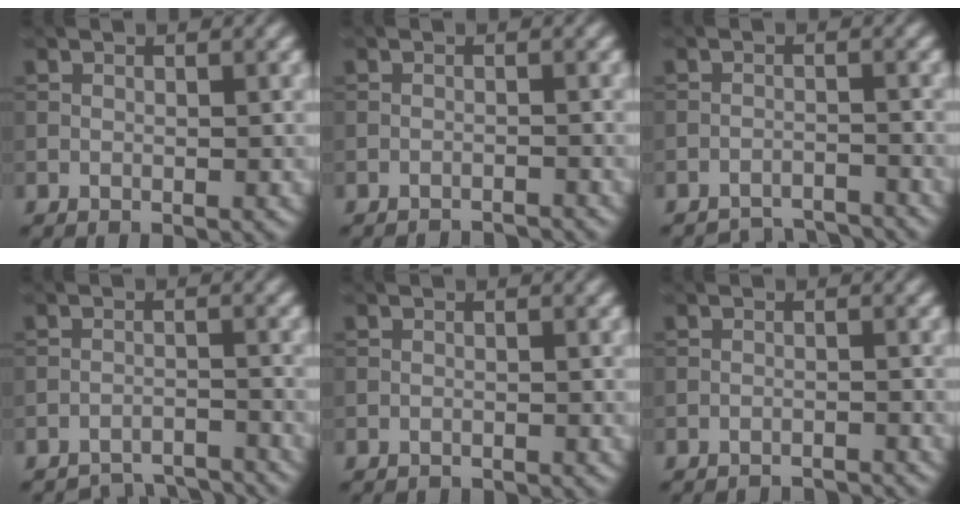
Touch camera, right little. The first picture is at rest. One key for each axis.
{"total": 2.8, "fx": -2.8, "fy": 0.3, "fz": 0.6, "tx": -0.007, "ty": 0.004, "tz": -0.039}
{"total": 4.7, "fx": -4.6, "fy": 0.6, "fz": 0.6, "tx": -0.009, "ty": -0.002, "tz": -0.067}
{"total": 5.2, "fx": -5.1, "fy": 0.8, "fz": 0.7, "tx": -0.011, "ty": -0.003, "tz": -0.073}
{"total": 1.2, "fx": -1.2, "fy": 0.1, "fz": 0.1, "tx": 0.004, "ty": -0.006, "tz": -0.021}
{"total": 3.2, "fx": -3.2, "fy": 0.3, "fz": 0.6, "tx": -0.007, "ty": 0.004, "tz": -0.044}